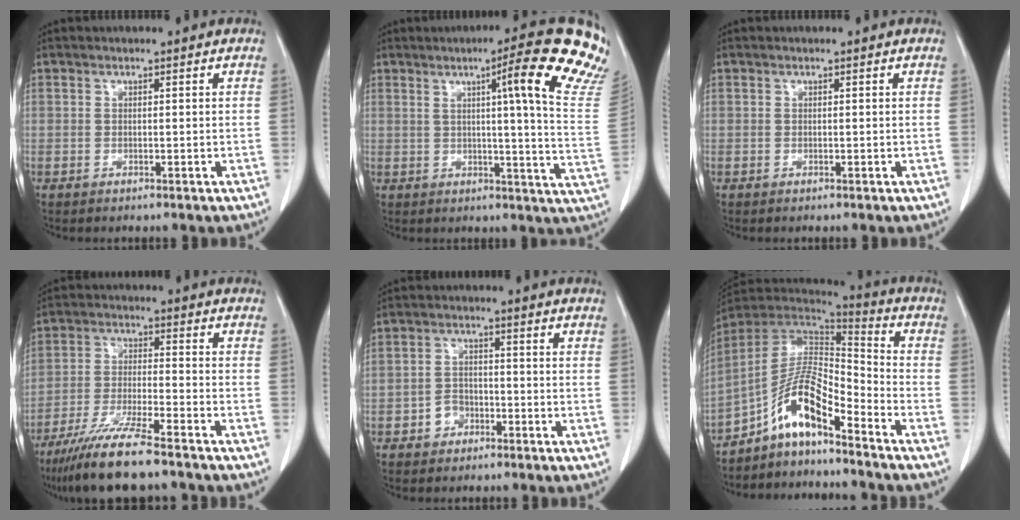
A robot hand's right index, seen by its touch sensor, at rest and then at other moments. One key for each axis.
{"total": 17.2, "fx": 10.4, "fy": -0.9, "fz": 13.7, "tx": -0.173, "ty": -0.034, "tz": 0.102}
{"total": 0.0}
{"total": 11.1, "fx": -8.8, "fy": 0.2, "fz": 6.7, "tx": -0.123, "ty": -0.033, "tz": -0.158}
{"total": 3.3, "fx": -1.7, "fy": 2.5, "fz": 1.1, "tx": -0.013, "ty": 0.010, "tz": -0.032}
{"total": 10.7, "fx": -7.2, "fy": 2.4, "fz": 7.6, "tx": -0.149, "ty": 0.024, "tz": -0.134}